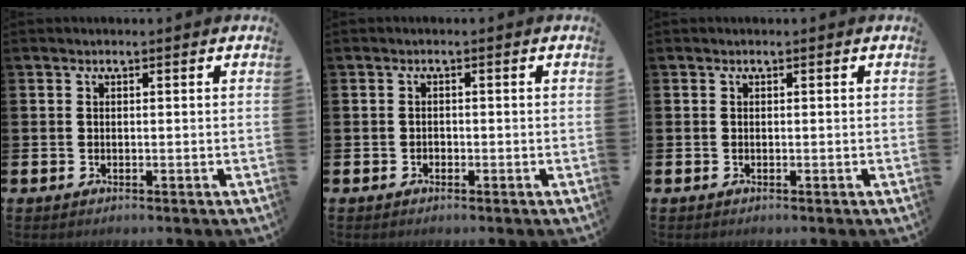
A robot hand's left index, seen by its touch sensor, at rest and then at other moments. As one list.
[{"total": 0.8, "force": [-0.5, 0.6, 0.1], "torque": [-0.008, 0.005, -0.011]}, {"total": 0.0}]